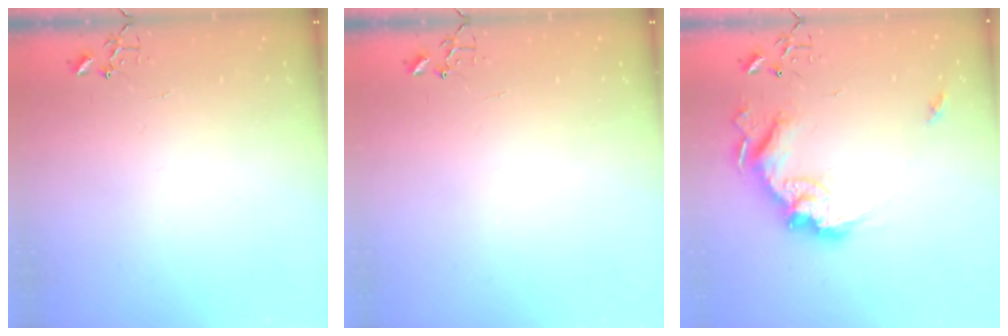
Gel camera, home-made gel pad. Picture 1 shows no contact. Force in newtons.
{"total": 0.0}
{"total": 17.8, "press": 17.7, "slide": 2.1}